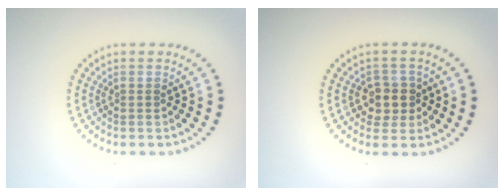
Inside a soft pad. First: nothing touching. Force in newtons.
{"total": 2.7, "press": 2.5, "slide": 1.0}